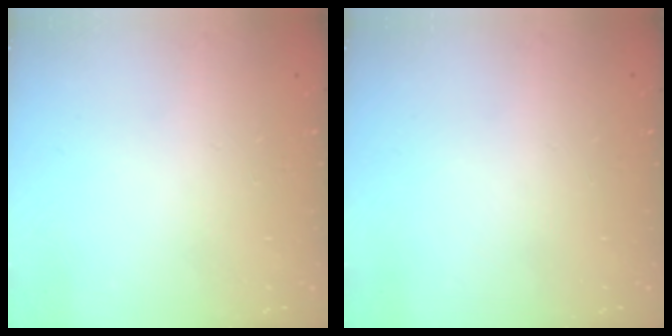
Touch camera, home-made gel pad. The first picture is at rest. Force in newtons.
{"total": 0.0}